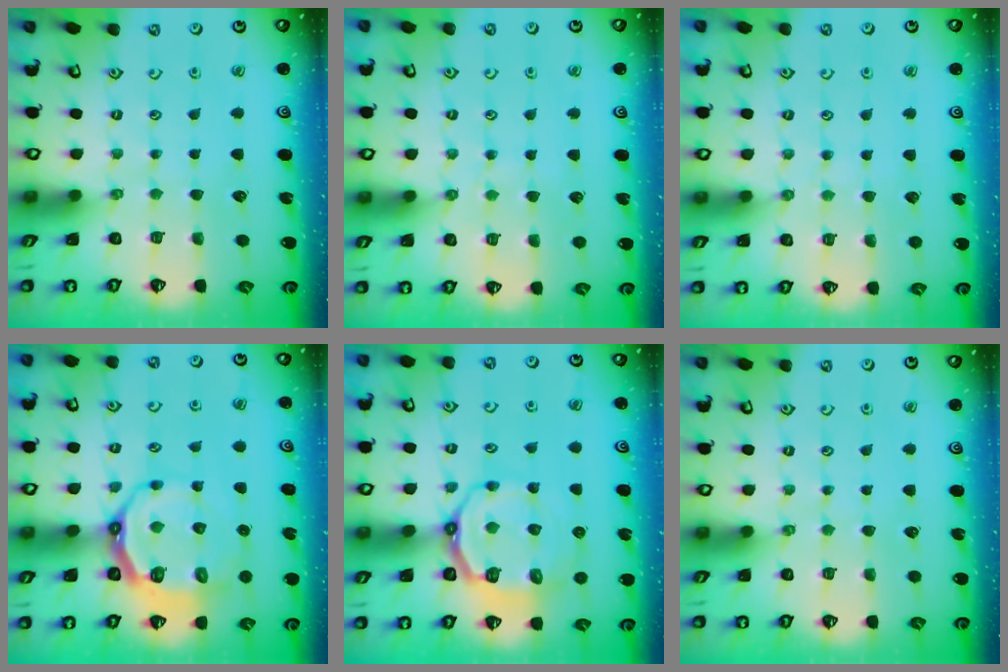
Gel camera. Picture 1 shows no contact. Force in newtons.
{"total": 6.3, "press": 6.3, "slide": 0.7}
{"total": 2.9, "press": 2.9, "slide": 0.5}
{"total": 10.2, "press": 9.4, "slide": 4.0}
{"total": 11.7, "press": 11.2, "slide": 3.5}
{"total": 0.0}